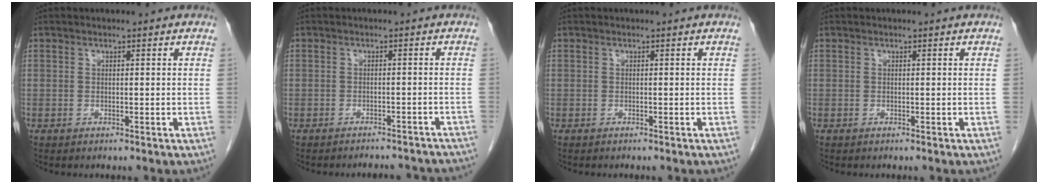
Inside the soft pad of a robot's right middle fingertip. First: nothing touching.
{"total": 10.0, "force": [-9.6, 1.5, 2.4], "torque": [-0.020, 0.006, -0.097]}
{"total": 0.8, "force": [-0.7, 0.1, 0.4], "torque": [-0.002, 0.000, -0.007]}
{"total": 0.0}